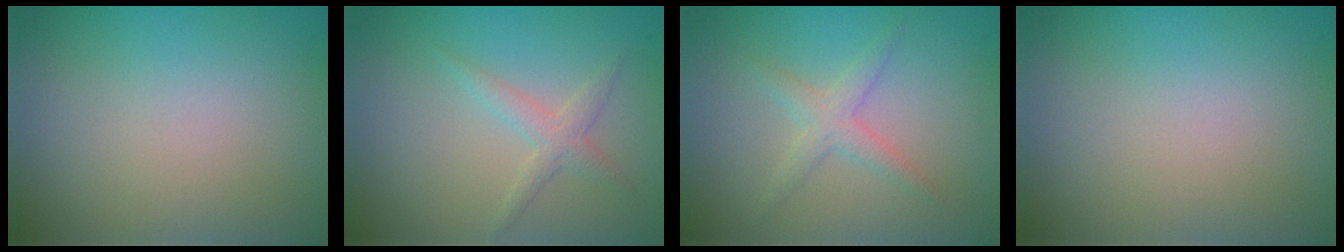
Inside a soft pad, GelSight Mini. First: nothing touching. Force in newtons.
{"total": 1.8, "press": 1.8, "slide": 0.1}
{"total": 2.0, "press": 2.0, "slide": 0.1}
{"total": 0.0}